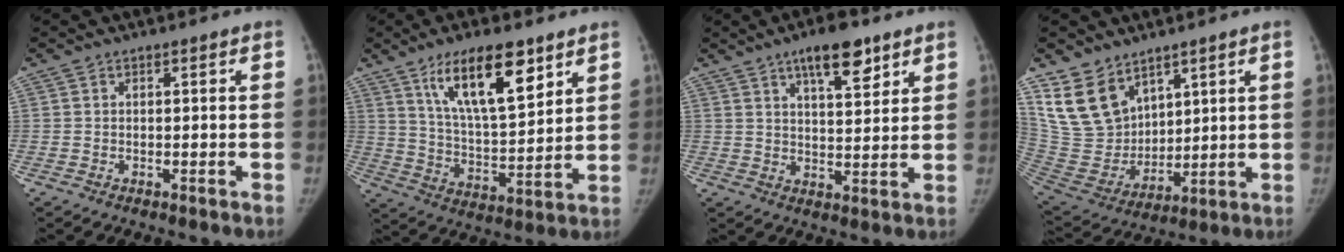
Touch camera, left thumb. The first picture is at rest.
{"total": 16.1, "force": [9.2, 5.5, 12.0], "torque": [-0.176, -0.048, 0.168]}
{"total": 9.4, "force": [5.9, 3.4, 6.5], "torque": [-0.080, -0.033, 0.092]}
{"total": 14.4, "force": [9.3, 9.3, 5.9], "torque": [-0.084, -0.051, 0.207]}